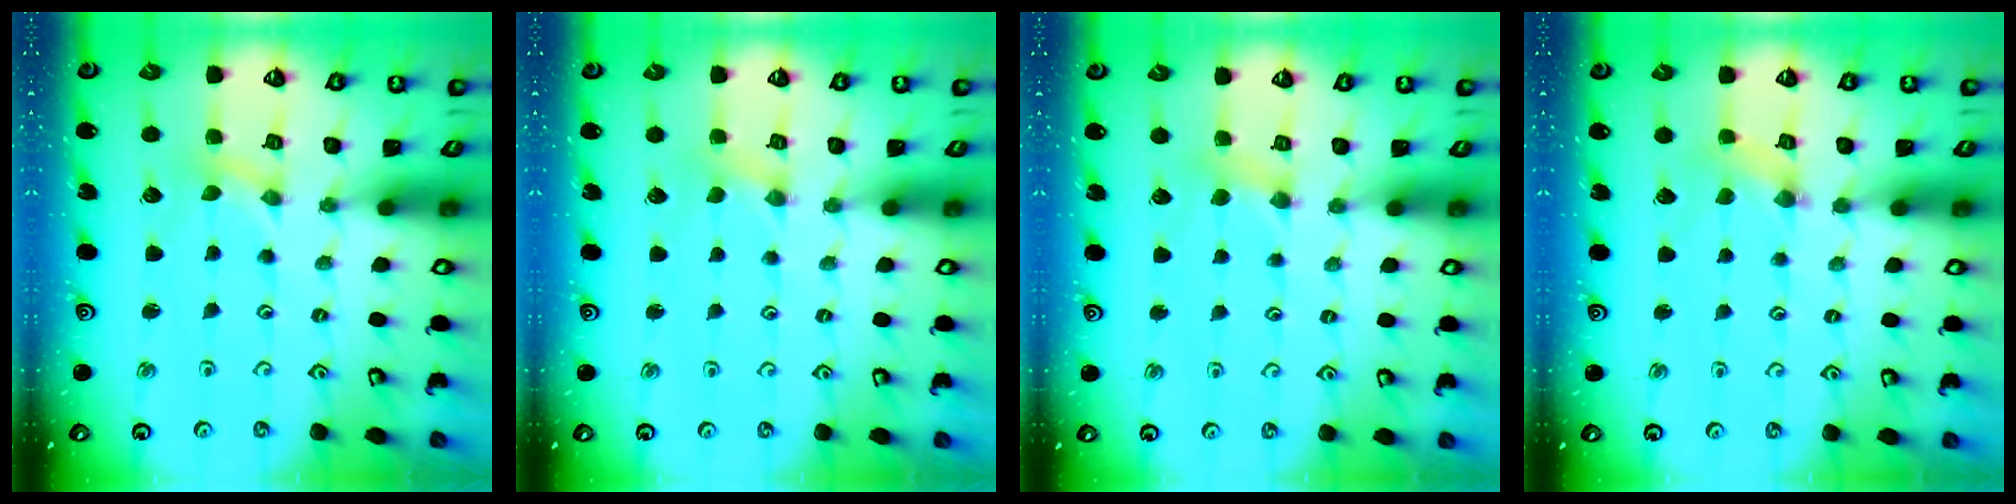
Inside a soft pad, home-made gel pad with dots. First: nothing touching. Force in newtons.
{"total": 0.0}
{"total": 2.5, "press": 2.5, "slide": 0.4}
{"total": 1.2, "press": 1.2, "slide": 0.2}